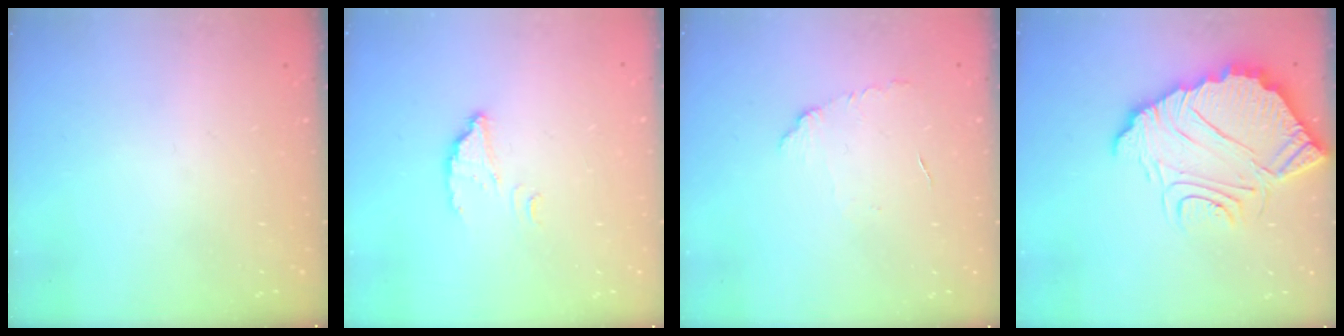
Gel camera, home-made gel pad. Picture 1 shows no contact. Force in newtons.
{"total": 2.5, "press": 2.5, "slide": 0.2}
{"total": 5.0, "press": 5.0, "slide": 0.3}
{"total": 11.7, "press": 11.7, "slide": 0.9}